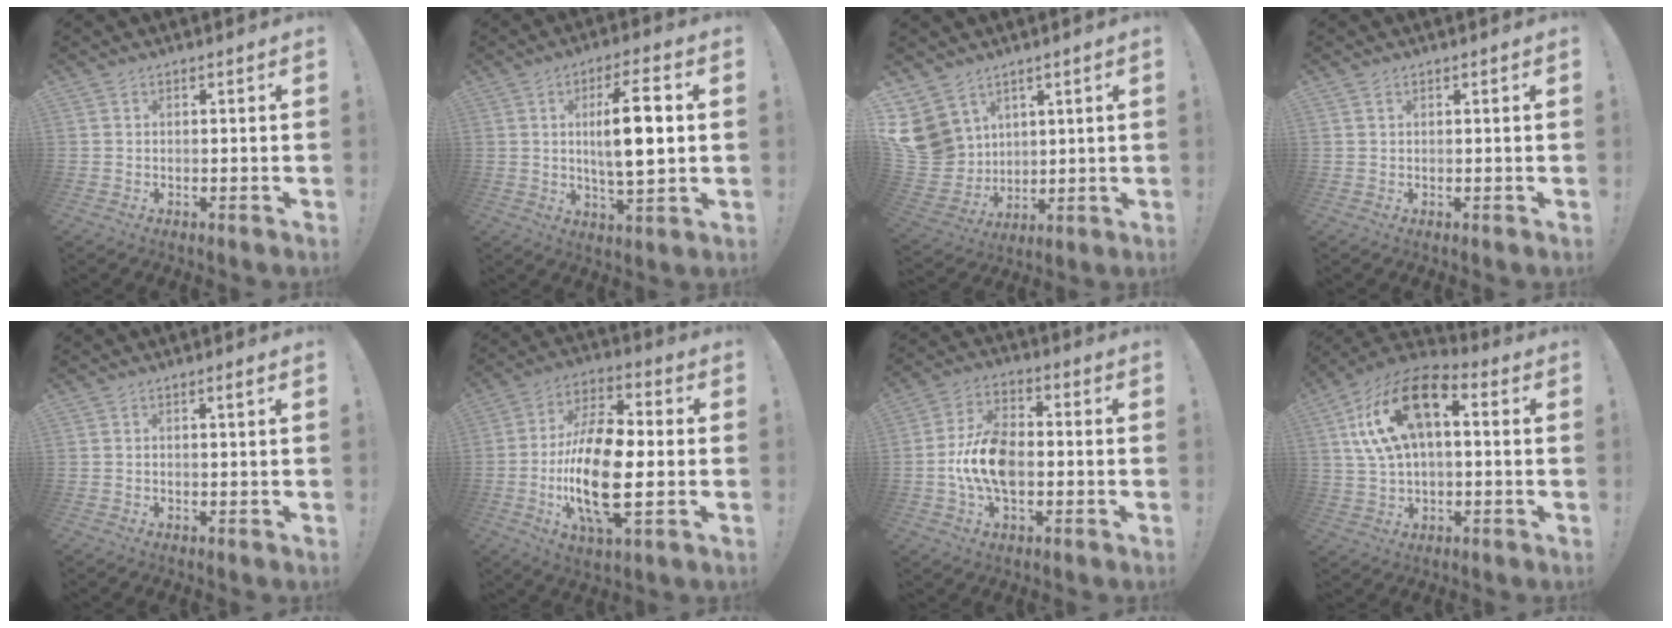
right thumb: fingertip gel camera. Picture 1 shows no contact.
{"total": 12.9, "force": [1.6, 3.5, 12.3], "torque": [-0.194, -0.003, 0.018]}
{"total": 12.9, "force": [5.9, 10.5, 4.5], "torque": [-0.114, -0.039, 0.125]}
{"total": 1.0, "force": [0.6, 0.6, 0.5], "torque": [-0.016, 0.005, 0.012]}
{"total": 2.8, "force": [0.5, 0.0, 2.7], "torque": [-0.052, 0.003, 0.004]}
{"total": 21.0, "force": [-3.4, 9.3, 18.5], "torque": [-0.373, 0.000, -0.059]}
{"total": 13.9, "force": [-2.8, 8.6, 10.5], "torque": [-0.203, 0.014, -0.053]}
{"total": 17.6, "force": [5.5, 9.8, 13.6], "torque": [-0.249, -0.003, 0.101]}